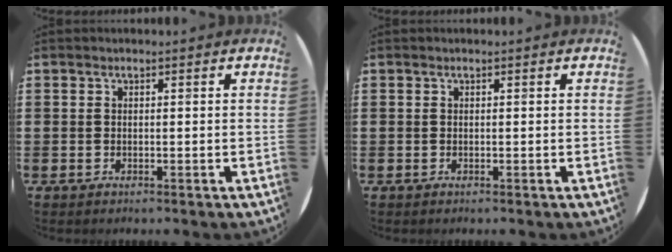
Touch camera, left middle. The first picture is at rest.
{"total": 0.0}